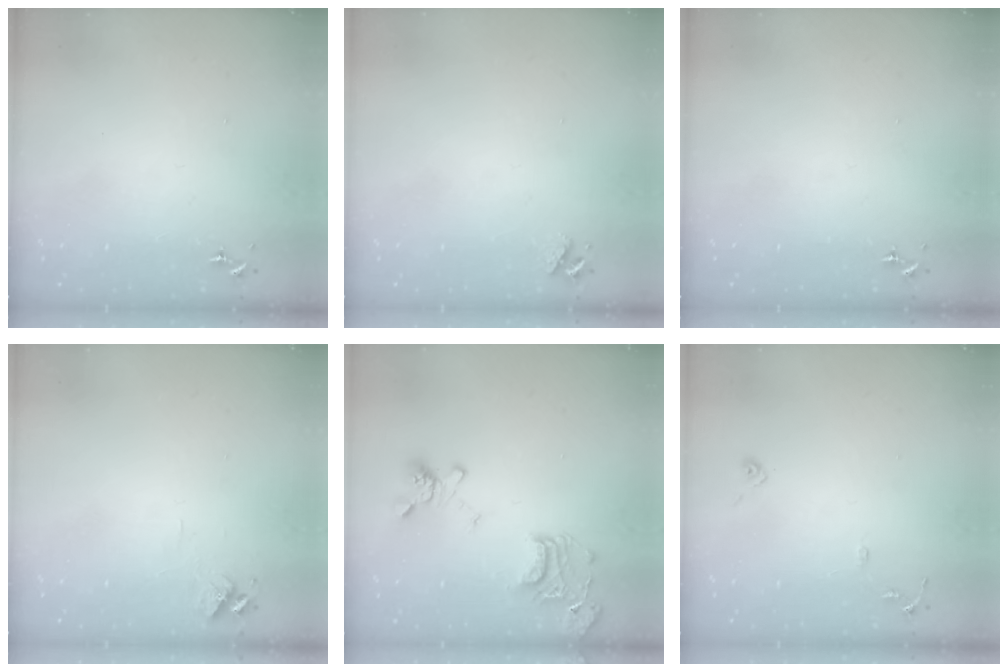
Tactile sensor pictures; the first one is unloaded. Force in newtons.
{"total": 3.3, "press": 3.3, "slide": 0.5}
{"total": 0.0}
{"total": 6.4, "press": 6.4, "slide": 0.8}
{"total": 18.3, "press": 18.2, "slide": 1.7}
{"total": 8.0, "press": 8.0, "slide": 0.8}